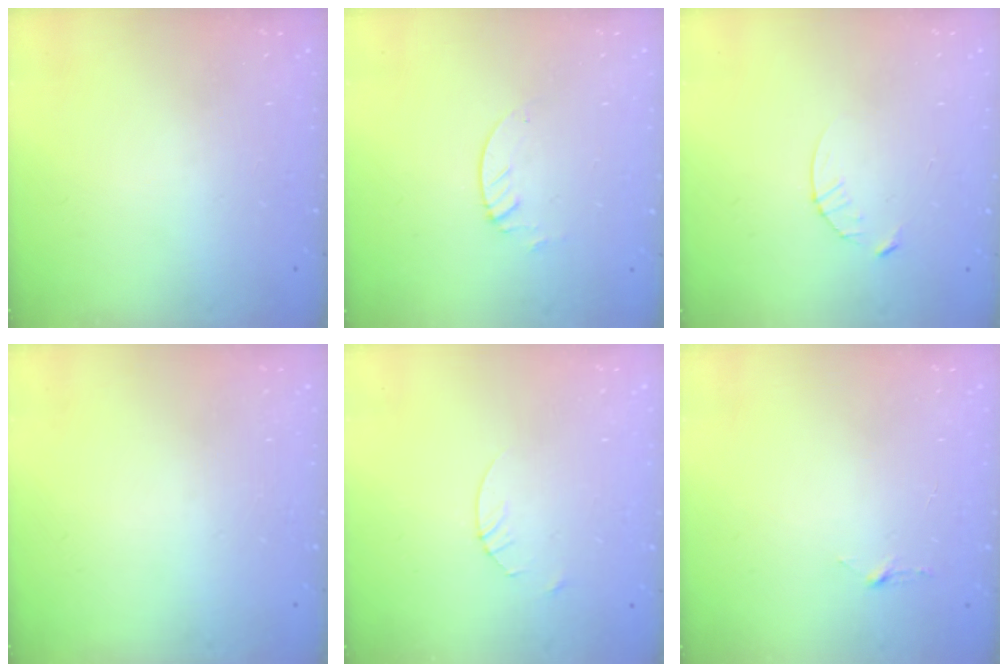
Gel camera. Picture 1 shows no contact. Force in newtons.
{"total": 2.1, "press": 2.1, "slide": 0.2}
{"total": 3.9, "press": 3.8, "slide": 0.4}
{"total": 0.0}
{"total": 1.4, "press": 1.4, "slide": 0.2}
{"total": 2.9, "press": 2.9, "slide": 0.3}